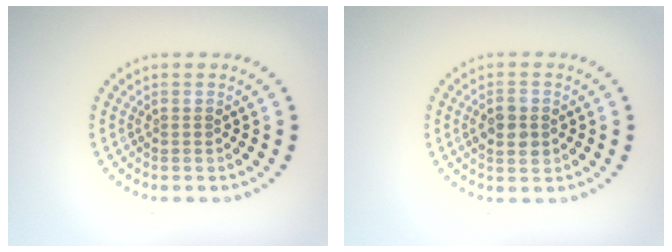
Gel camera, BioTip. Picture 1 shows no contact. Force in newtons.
{"total": 2.7, "press": 2.7, "slide": 0.1}